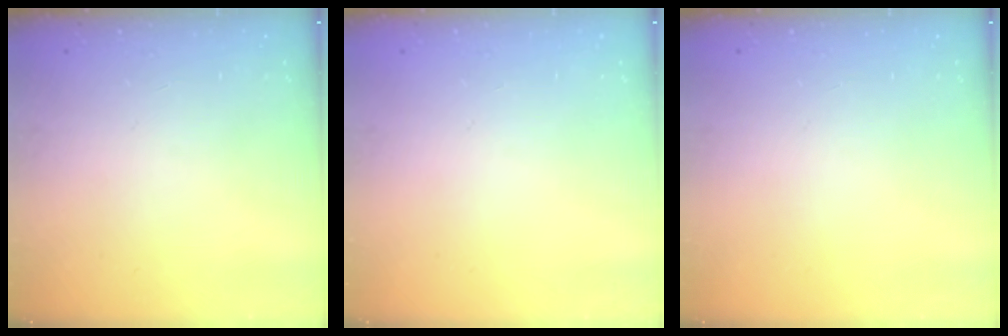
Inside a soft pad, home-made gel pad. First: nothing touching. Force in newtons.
{"total": 0.0}
{"total": 0.0}